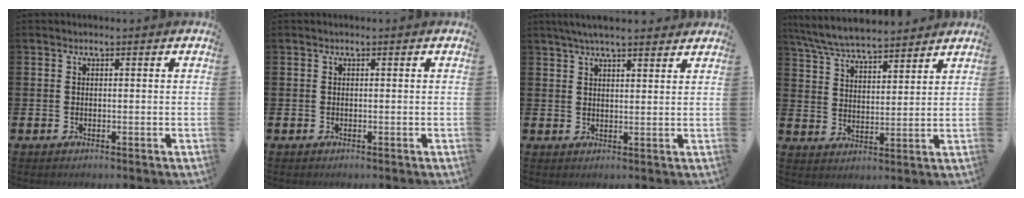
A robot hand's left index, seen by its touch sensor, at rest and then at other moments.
{"total": 0.0}
{"total": 4.4, "force": [4.0, 0.6, 1.7], "torque": [-0.041, -0.007, 0.072]}
{"total": 6.8, "force": [6.5, 0.8, 1.6], "torque": [-0.062, -0.031, 0.119]}